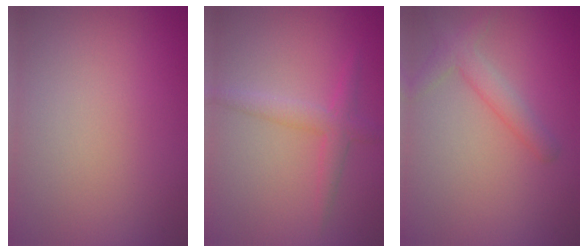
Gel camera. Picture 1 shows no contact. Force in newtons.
{"total": 2.2, "press": 2.2, "slide": 0.1}
{"total": 2.5, "press": 2.5, "slide": 0.1}